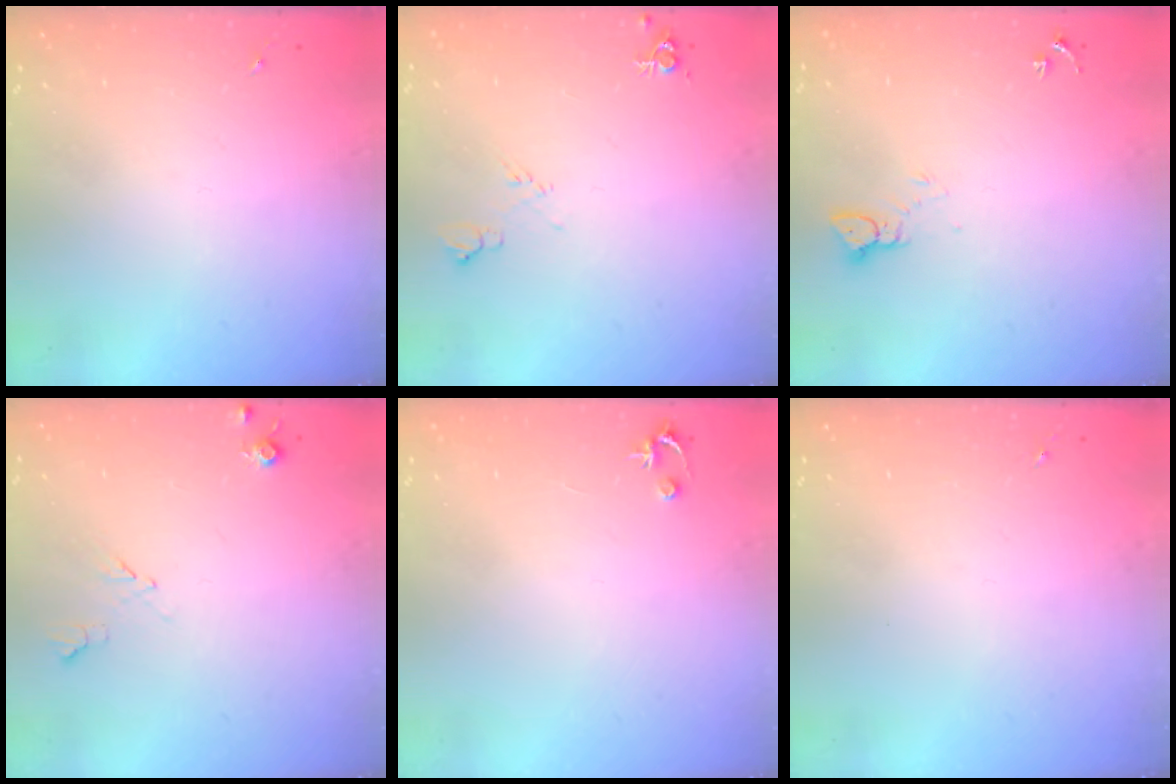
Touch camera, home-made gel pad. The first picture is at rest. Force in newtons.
{"total": 6.5, "press": 6.4, "slide": 1.0}
{"total": 2.6, "press": 2.6, "slide": 0.1}
{"total": 5.8, "press": 5.8, "slide": 0.8}
{"total": 2.5, "press": 2.5, "slide": 0.2}
{"total": 0.0}